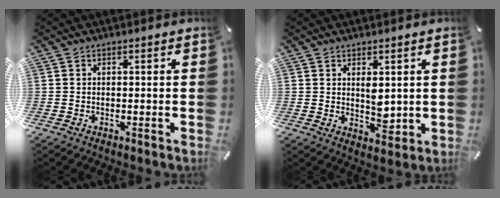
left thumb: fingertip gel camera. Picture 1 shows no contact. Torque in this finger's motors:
{"motor_torque": [0.88, 0.77, 0.69, -0.28, 0.00]}